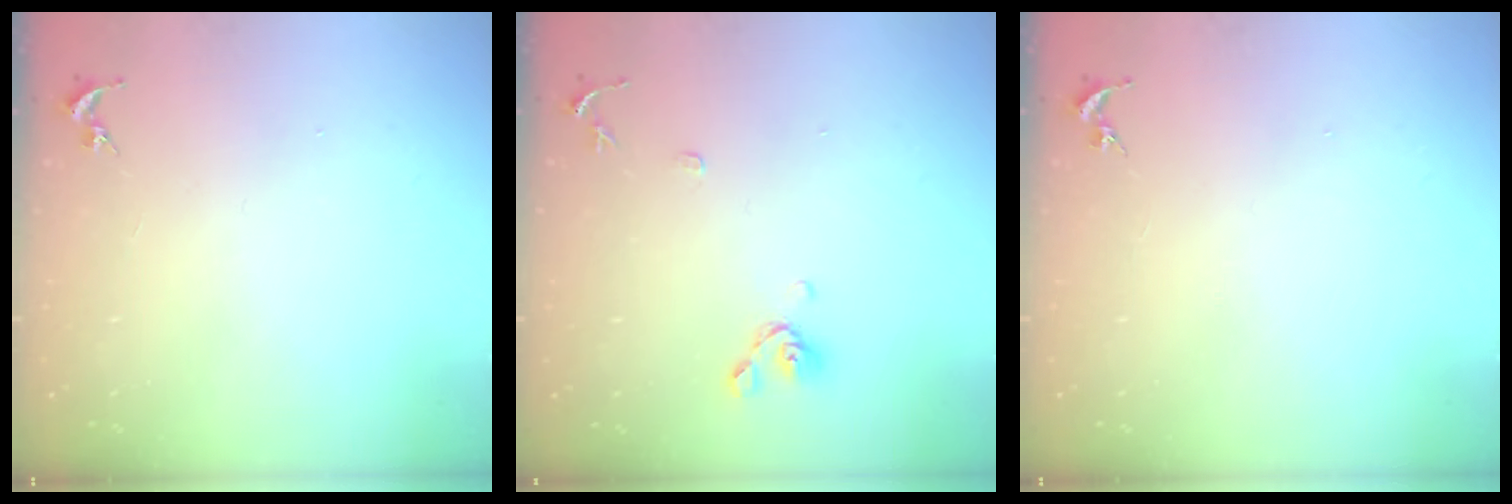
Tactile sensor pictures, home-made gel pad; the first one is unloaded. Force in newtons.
{"total": 8.3, "press": 8.0, "slide": 2.1}
{"total": 0.0}